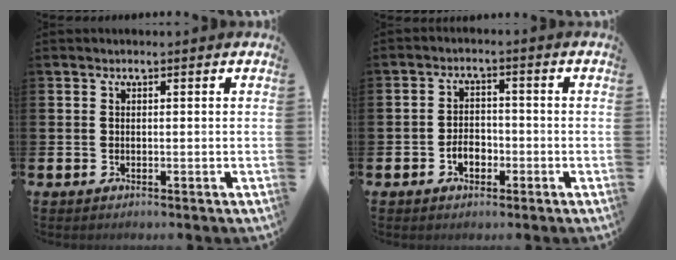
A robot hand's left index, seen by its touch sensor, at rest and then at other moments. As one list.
[{"total": 3.1, "force": [-1.3, 2.1, 1.8], "torque": [-0.026, 0.000, -0.028]}]